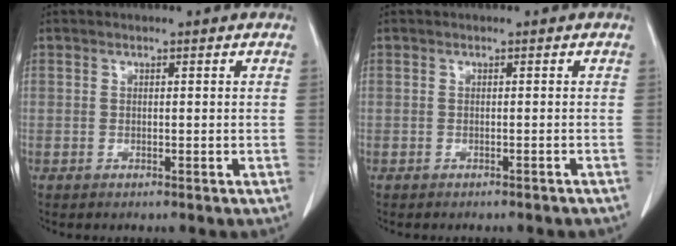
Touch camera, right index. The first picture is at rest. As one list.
[{"total": 2.2, "force": [-2.0, 0.0, 0.8], "torque": [-0.012, 0.001, -0.023]}]